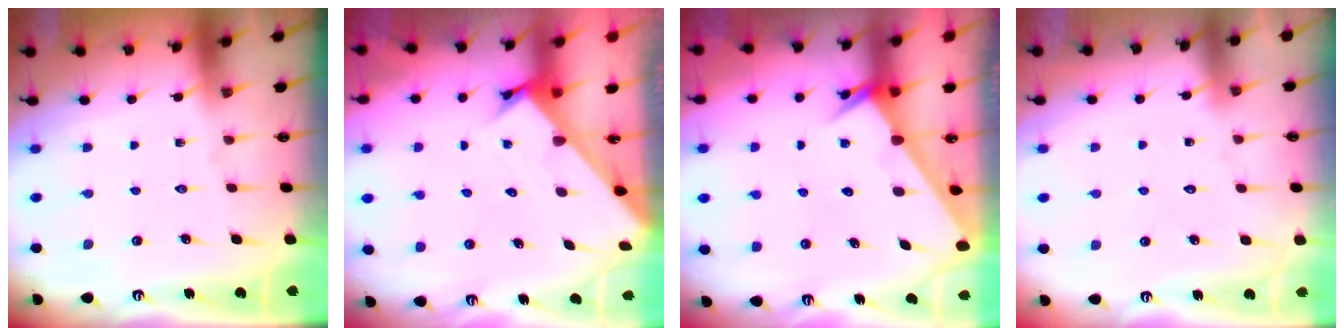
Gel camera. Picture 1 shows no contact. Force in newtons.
{"total": 2.2, "press": 2.2, "slide": 0.1}
{"total": 2.4, "press": 2.4, "slide": 0.1}
{"total": 2.9, "press": 2.9, "slide": 0.2}